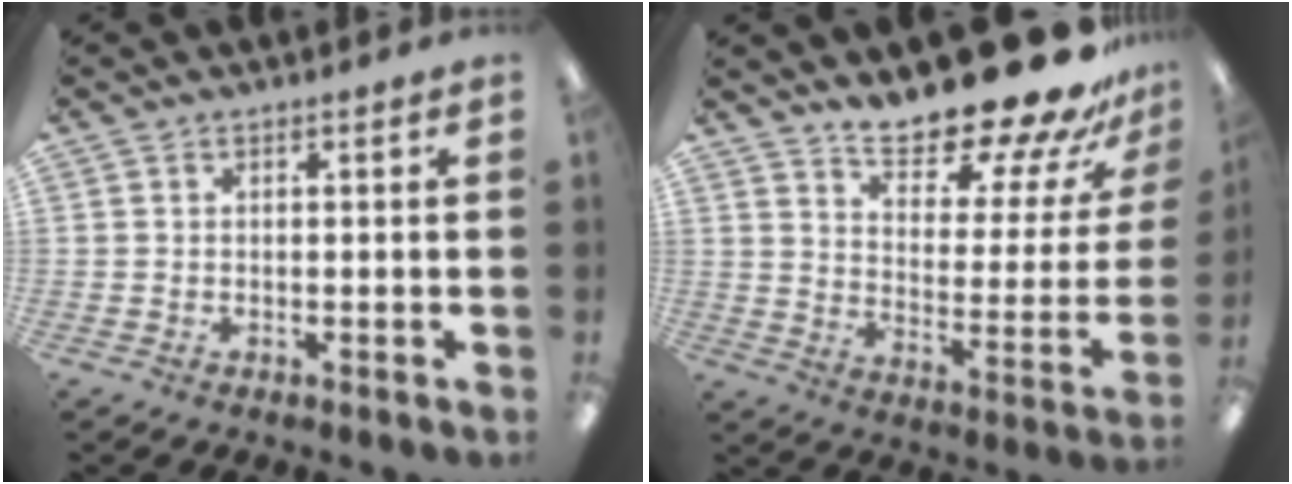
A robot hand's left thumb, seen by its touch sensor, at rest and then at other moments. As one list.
[{"total": 20.0, "force": [17.1, 4.7, 9.2], "torque": [-0.117, -0.137, 0.278]}]